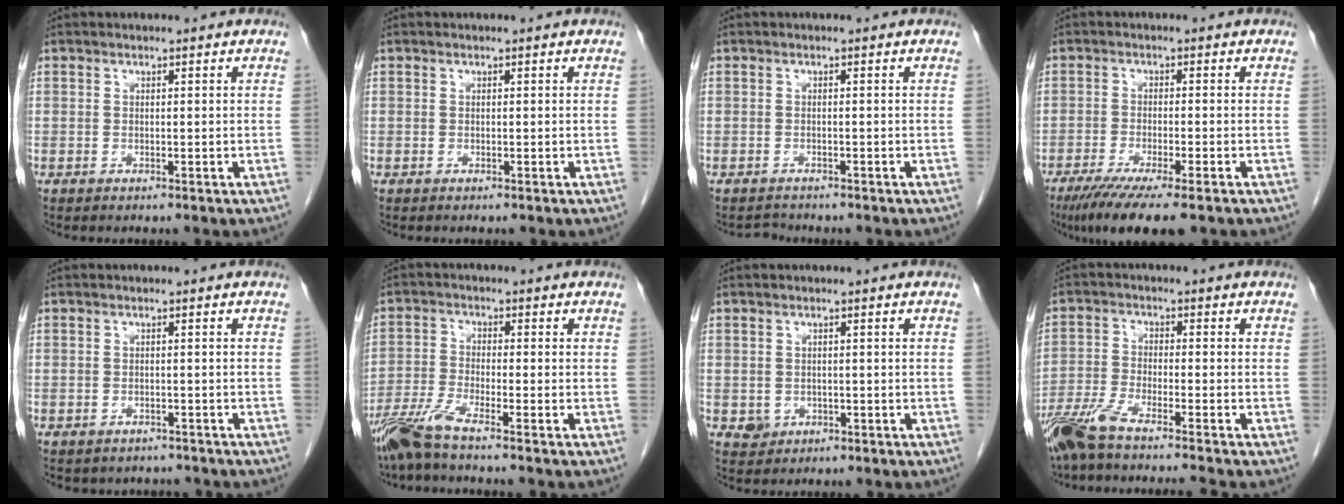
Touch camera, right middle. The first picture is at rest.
{"total": 0.0}
{"total": 1.3, "force": [-1.2, 0.2, -0.3], "torque": [0.002, -0.007, -0.018]}
{"total": 9.1, "force": [-6.6, 0.6, 6.3], "torque": [-0.097, -0.022, -0.102]}
{"total": 4.1, "force": [-3.6, 1.9, 0.2], "torque": [-0.005, 0.006, -0.044]}
{"total": 5.4, "force": [-4.4, -0.7, 3.0], "torque": [-0.068, -0.022, -0.097]}
{"total": 2.1, "force": [-0.5, 1.9, 0.6], "torque": [-0.006, 0.004, 0.000]}
{"total": 9.1, "force": [-7.8, -1.0, 4.7], "torque": [-0.079, -0.027, -0.139]}